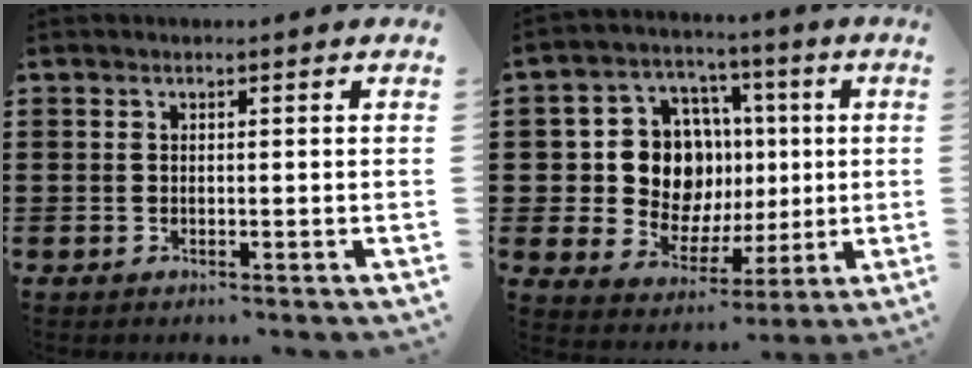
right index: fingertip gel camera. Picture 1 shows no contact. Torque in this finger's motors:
{"motor_torque": [1.40, 0.74, 0.58, 0.09]}